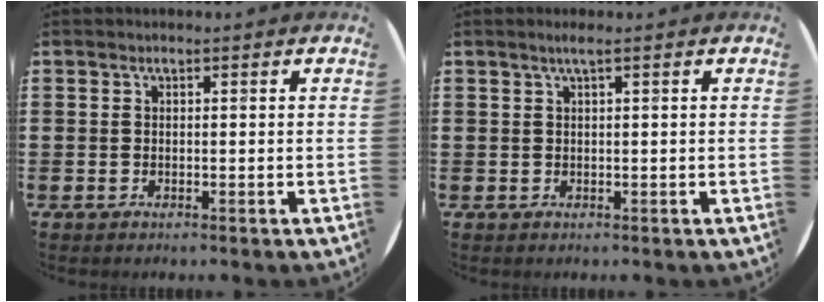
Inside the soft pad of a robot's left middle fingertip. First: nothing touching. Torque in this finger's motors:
{"motor_torque": [0.40, -0.30, 0.01, 0.04]}